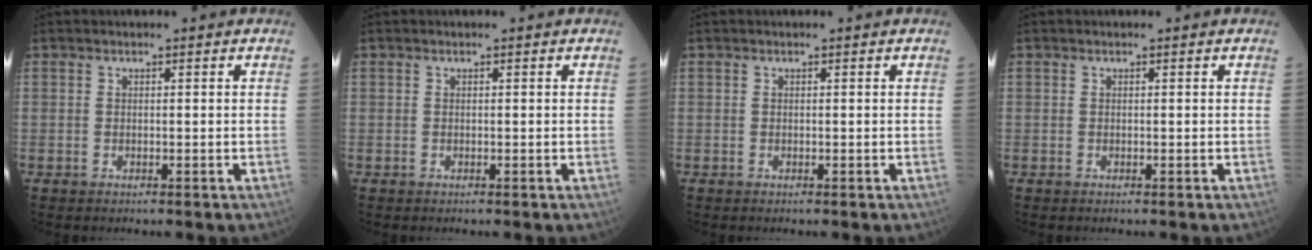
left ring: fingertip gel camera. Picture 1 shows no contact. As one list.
[{"total": 0.0}, {"total": 0.0}, {"total": 0.0}]